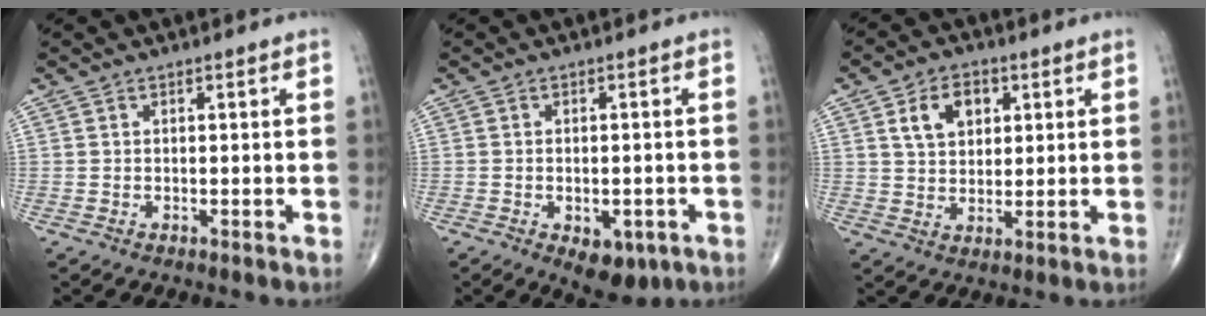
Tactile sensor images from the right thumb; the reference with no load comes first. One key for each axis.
{"total": 7.4, "fx": -3.2, "fy": 4.1, "fz": 5.3, "tx": -0.061, "ty": 0.006, "tz": -0.033}
{"total": 7.7, "fx": 2.8, "fy": 5.2, "fz": 4.8, "tx": -0.058, "ty": -0.006, "tz": 0.049}